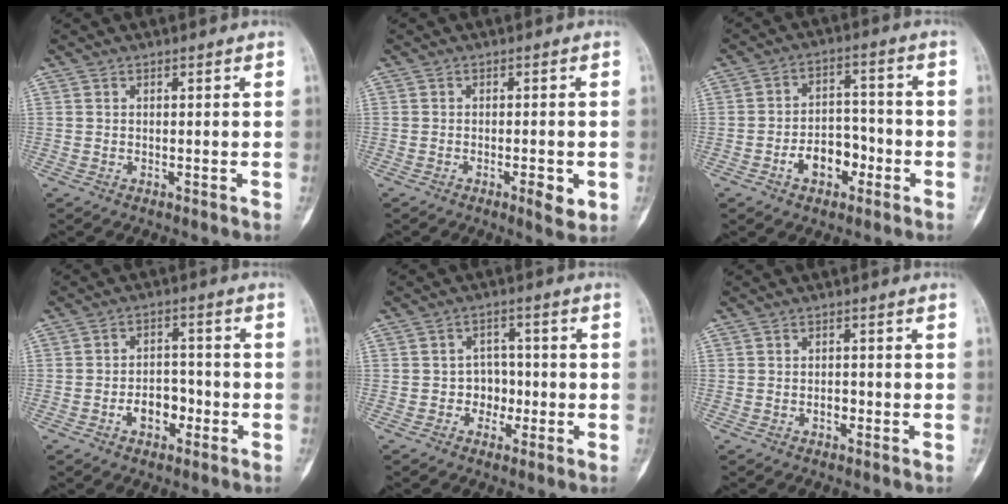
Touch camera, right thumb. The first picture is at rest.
{"total": 3.9, "force": [-1.3, 1.2, 3.5], "torque": [-0.048, -0.004, -0.017]}
{"total": 8.4, "force": [-3.6, 5.6, 5.2], "torque": [-0.051, 0.041, -0.060]}
{"total": 6.3, "force": [-2.5, 4.2, 3.9], "torque": [-0.034, 0.028, -0.043]}
{"total": 4.7, "force": [-1.2, 4.0, 2.0], "torque": [0.009, 0.015, -0.027]}
{"total": 1.6, "force": [-0.6, 1.0, 1.0], "torque": [-0.007, 0.005, -0.012]}